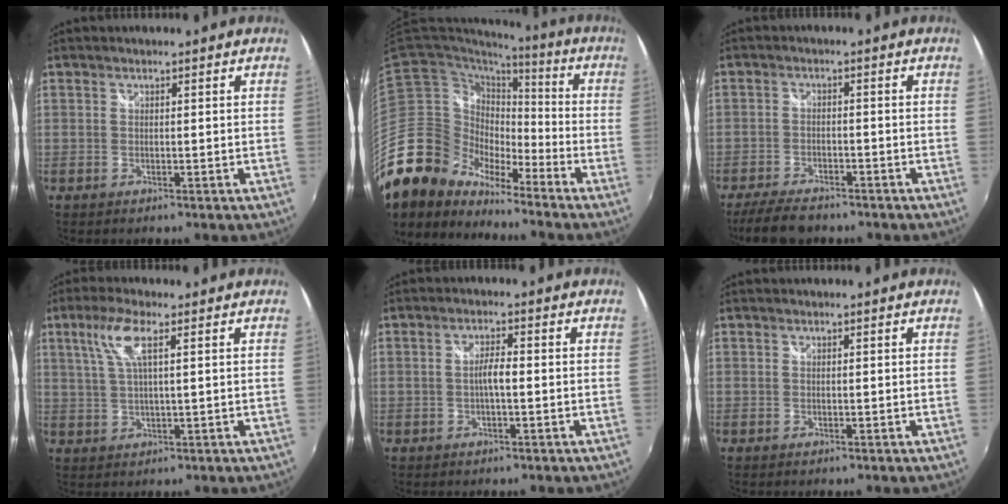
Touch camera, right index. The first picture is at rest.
{"total": 15.5, "force": [-13.1, 7.9, 2.5], "torque": [-0.064, 0.027, -0.256]}
{"total": 8.0, "force": [-6.6, 2.7, 3.6], "torque": [-0.096, -0.016, -0.114]}
{"total": 6.0, "force": [2.5, 0.9, 5.4], "torque": [-0.112, 0.005, 0.054]}
{"total": 2.5, "force": [-0.5, 0.4, 2.4], "torque": [-0.046, 0.004, -0.008]}
{"total": 0.0}